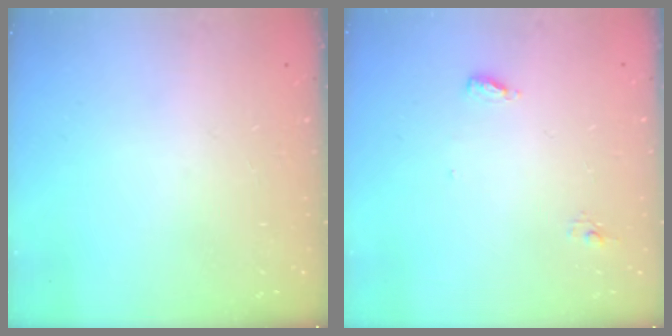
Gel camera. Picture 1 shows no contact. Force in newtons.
{"total": 4.7, "press": 4.5, "slide": 1.1}